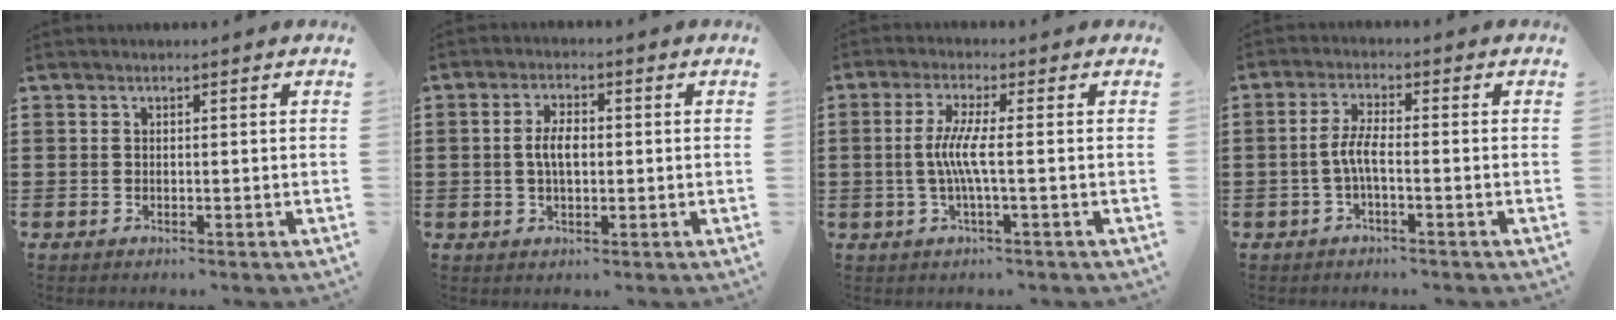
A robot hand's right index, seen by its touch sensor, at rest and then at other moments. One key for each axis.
{"total": 4.2, "fx": 0.0, "fy": 2.0, "fz": 3.7, "tx": -0.070, "ty": 0.001, "tz": -0.006}
{"total": 5.2, "fx": -0.5, "fy": 0.1, "fz": 5.2, "tx": -0.117, "ty": -0.012, "tz": -0.021}
{"total": 3.9, "fx": -1.2, "fy": 0.8, "fz": 3.6, "tx": -0.088, "ty": -0.005, "tz": -0.030}